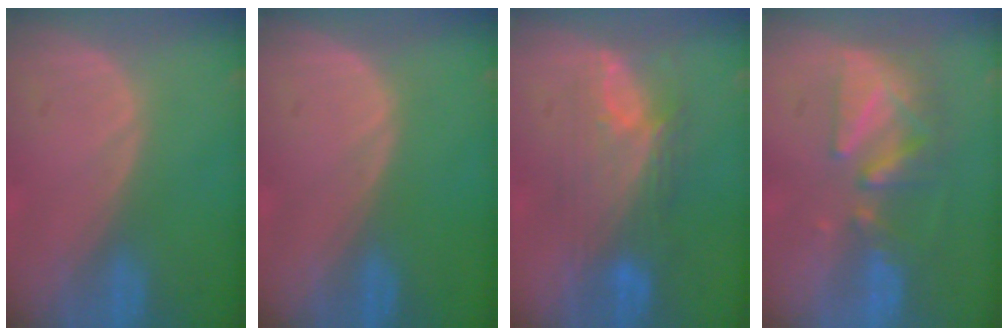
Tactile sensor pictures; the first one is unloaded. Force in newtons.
{"total": 0.0}
{"total": 7.5, "press": 7.4, "slide": 1.4}
{"total": 8.5, "press": 7.7, "slide": 3.6}